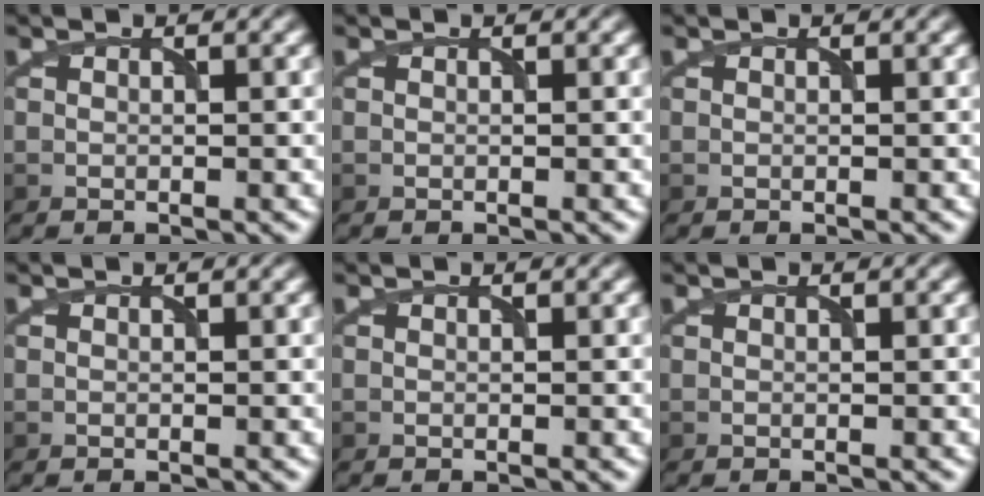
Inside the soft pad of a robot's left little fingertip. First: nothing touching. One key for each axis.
{"total": 0.0}
{"total": 0.0}
{"total": 0.0}
{"total": 0.0}
{"total": 0.0}